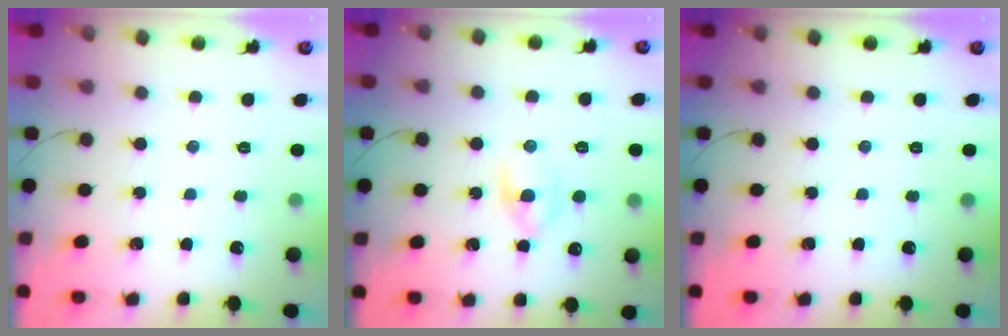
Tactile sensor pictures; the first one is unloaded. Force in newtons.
{"total": 2.6, "press": 2.3, "slide": 1.3}
{"total": 0.0}